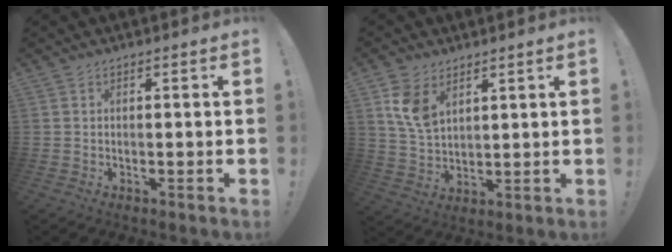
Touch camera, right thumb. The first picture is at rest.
{"total": 8.9, "force": [4.8, 5.5, 5.1], "torque": [-0.083, -0.018, 0.093]}